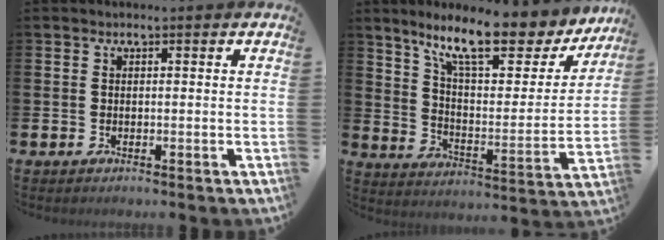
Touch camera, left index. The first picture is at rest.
{"total": 12.2, "force": [9.6, 3.1, 6.9], "torque": [-0.138, -0.057, 0.159]}